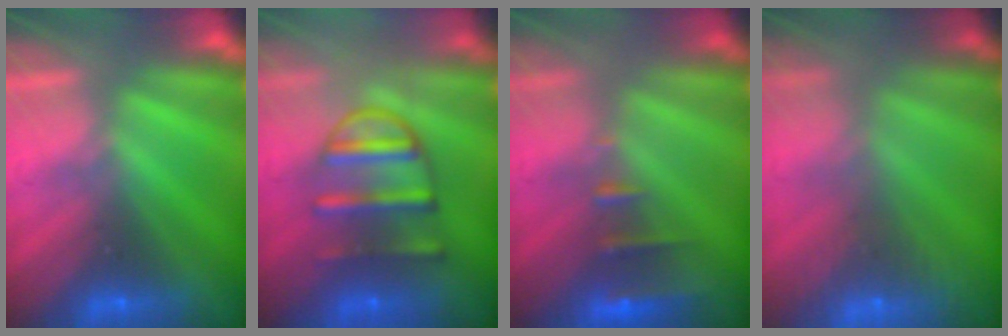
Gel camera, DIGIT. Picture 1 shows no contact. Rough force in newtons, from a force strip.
{"total": 5.7}
{"total": 2.4}
{"total": 8.0}